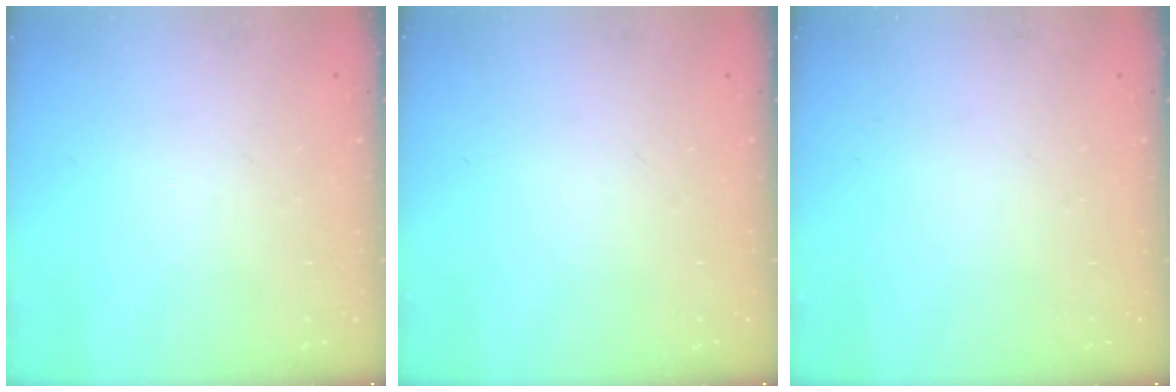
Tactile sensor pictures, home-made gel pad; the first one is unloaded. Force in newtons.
{"total": 0.0}
{"total": 0.0}